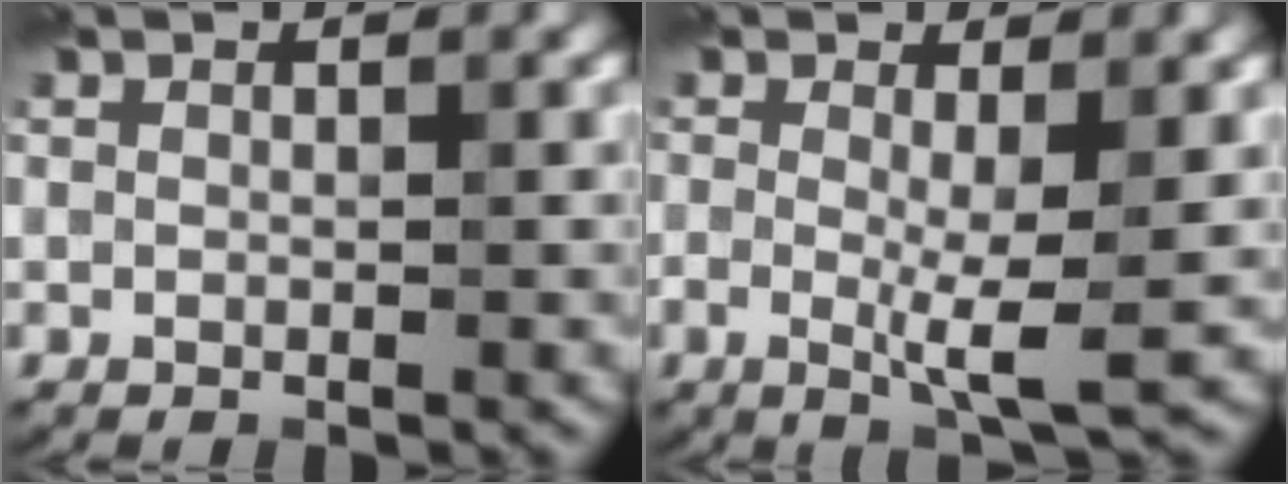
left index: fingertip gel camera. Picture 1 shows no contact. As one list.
[{"total": 4.0, "force": [-0.2, 0.6, 3.9], "torque": [-0.072, -0.011, -0.005]}]